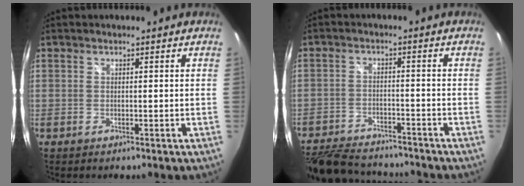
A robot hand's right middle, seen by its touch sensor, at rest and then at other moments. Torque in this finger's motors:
{"motor_torque": [0.17, -0.50, 0.31, 0.07]}